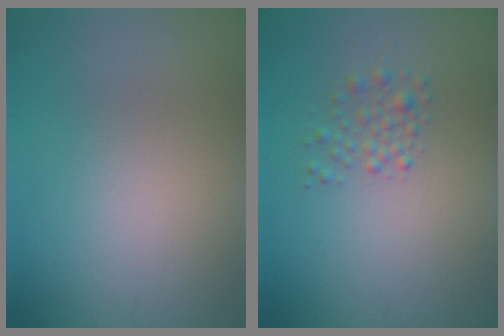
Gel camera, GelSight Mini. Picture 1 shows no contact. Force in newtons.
{"total": 1.5, "press": 1.5, "slide": 0.1}